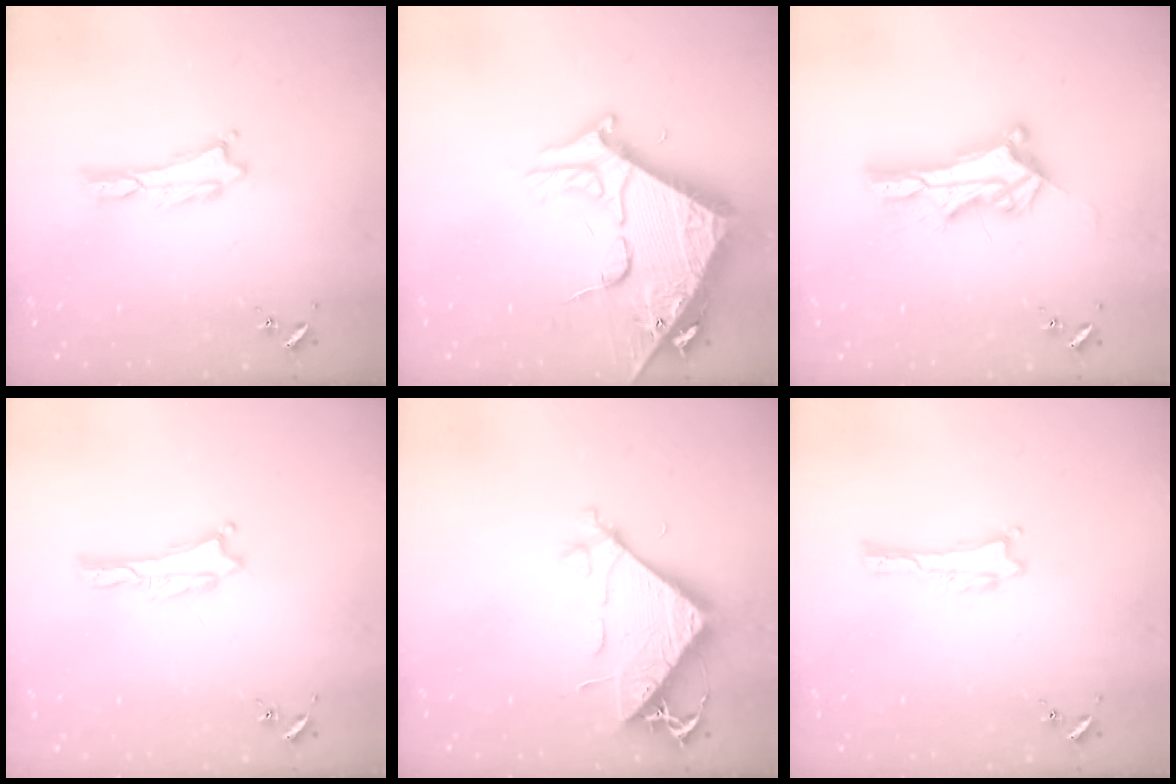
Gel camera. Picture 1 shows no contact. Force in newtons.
{"total": 12.0, "press": 11.9, "slide": 1.3}
{"total": 9.2, "press": 9.2, "slide": 0.7}
{"total": 0.0}
{"total": 7.6, "press": 7.5, "slide": 1.2}
{"total": 0.0}